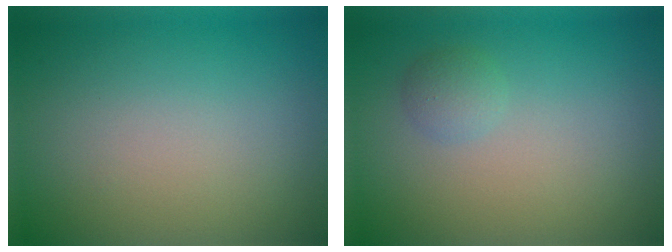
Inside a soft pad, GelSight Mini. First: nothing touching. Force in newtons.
{"total": 1.3, "press": 1.3, "slide": 0.1}